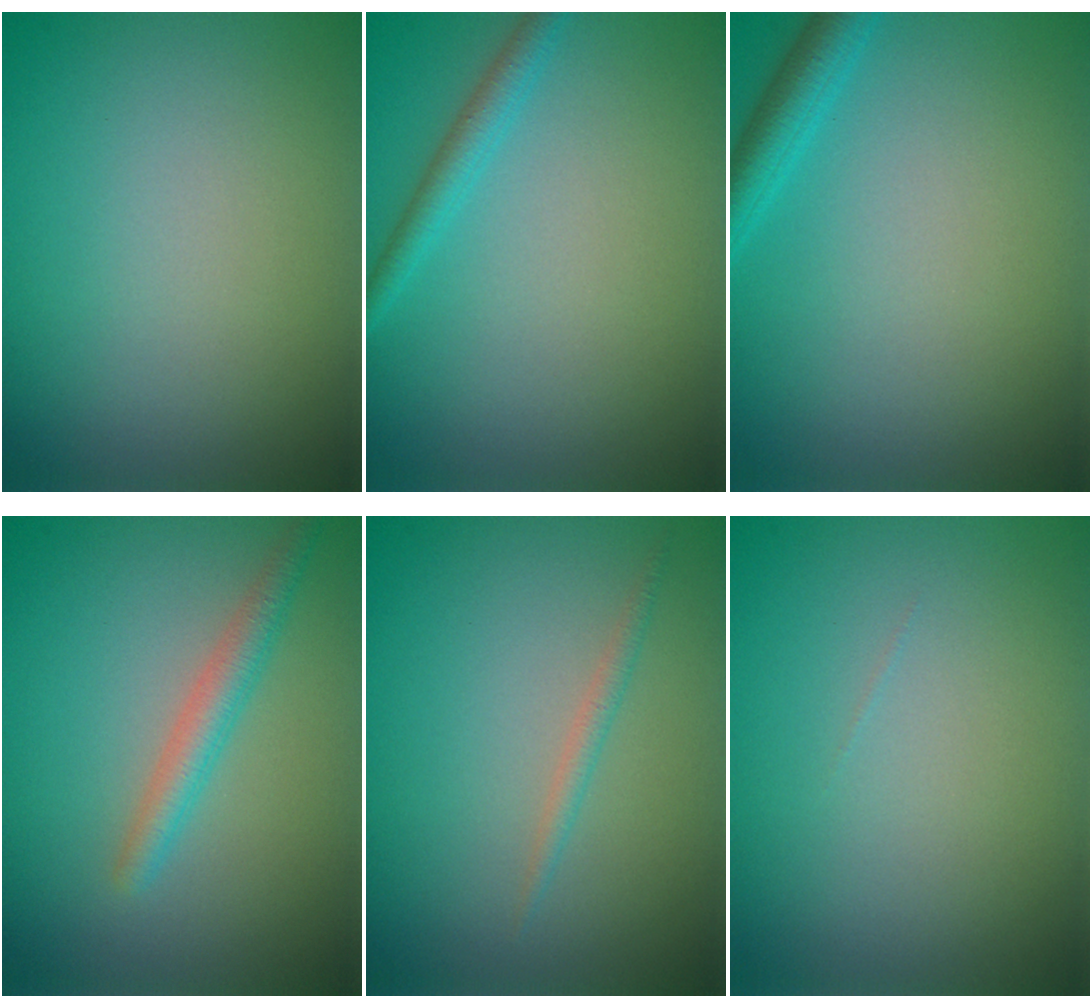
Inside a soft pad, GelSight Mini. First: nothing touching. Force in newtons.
{"total": 1.8, "press": 1.8, "slide": 0.1}
{"total": 2.7, "press": 2.7, "slide": 0.2}
{"total": 2.4, "press": 2.4, "slide": 0.1}
{"total": 1.0, "press": 1.0, "slide": 0.0}
{"total": 0.0}